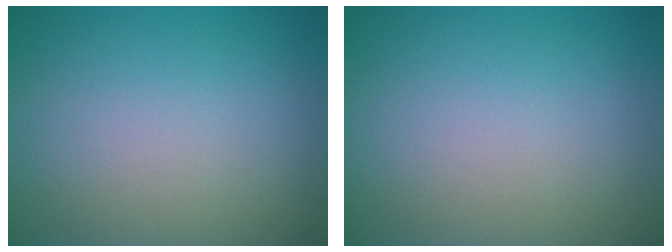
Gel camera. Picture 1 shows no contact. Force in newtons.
{"total": 0.0}